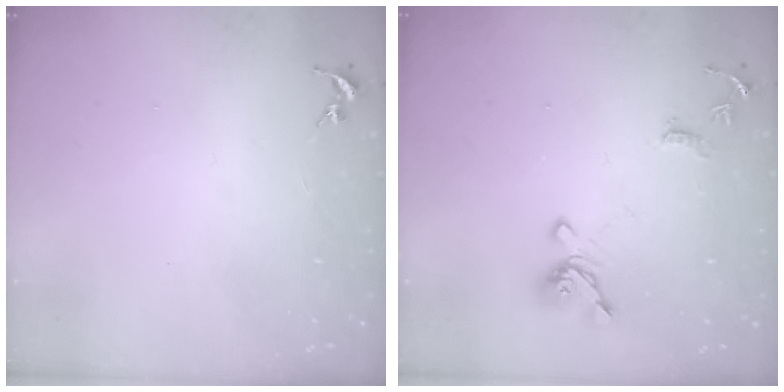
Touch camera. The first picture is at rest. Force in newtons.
{"total": 12.7, "press": 12.6, "slide": 1.5}